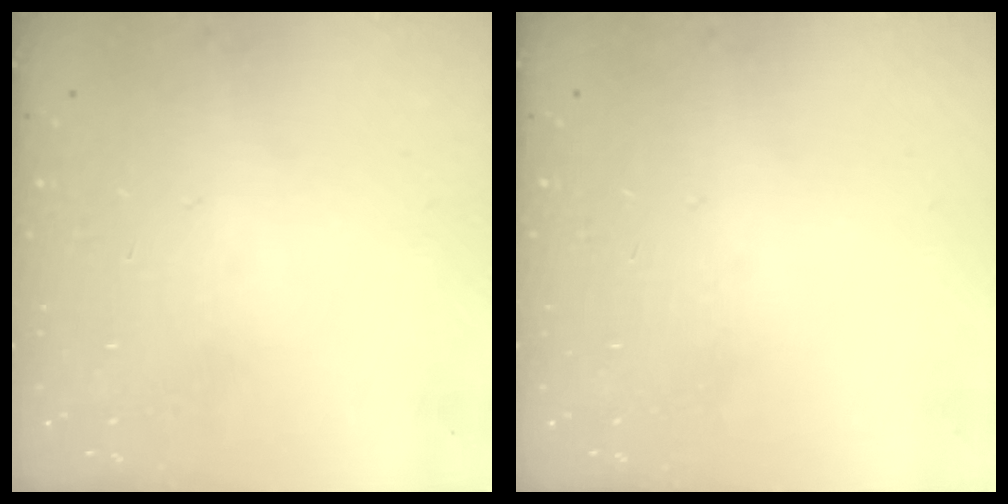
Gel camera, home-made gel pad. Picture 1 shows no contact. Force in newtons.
{"total": 0.0}